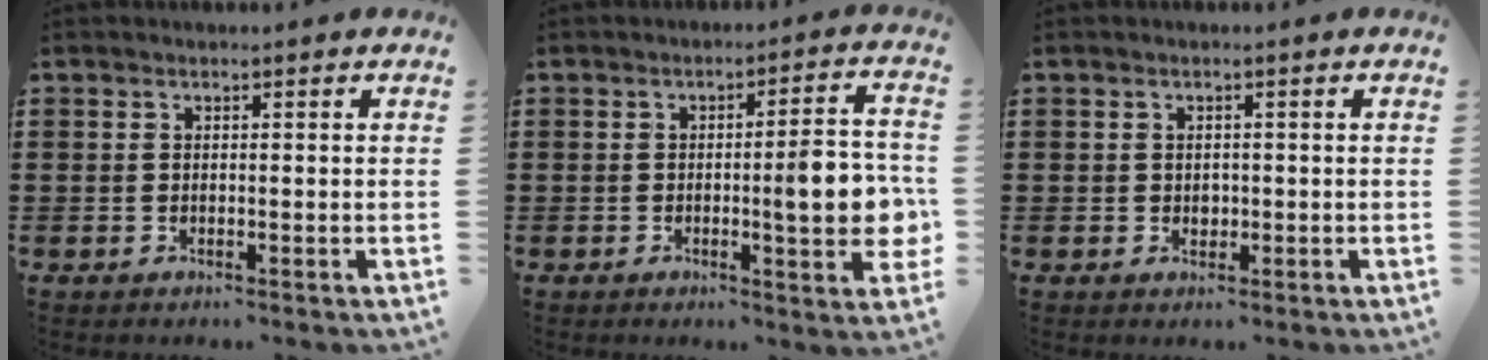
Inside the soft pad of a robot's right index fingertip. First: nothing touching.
{"total": 8.5, "force": [-0.6, 1.3, 8.4], "torque": [-0.108, -0.013, -0.017]}
{"total": 1.1, "force": [0.0, 1.0, 0.6], "torque": [-0.013, 0.005, 0.000]}